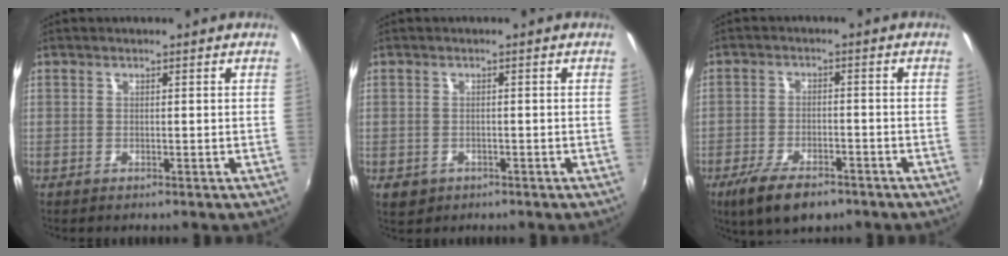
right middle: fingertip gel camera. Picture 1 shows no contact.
{"total": 3.1, "force": [-1.3, 2.5, 1.3], "torque": [-0.031, -0.006, -0.016]}
{"total": 9.3, "force": [-6.5, 3.5, 5.7], "torque": [-0.134, -0.022, -0.112]}